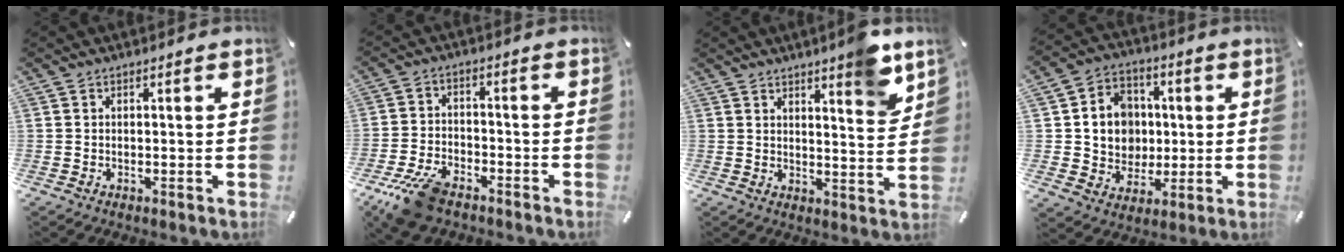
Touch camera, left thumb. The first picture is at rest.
{"total": 10.5, "force": [-7.3, 4.7, 5.8], "torque": [-0.120, 0.032, -0.135]}
{"total": 7.9, "force": [6.5, 1.3, 4.3], "torque": [-0.054, -0.047, 0.108]}
{"total": 11.4, "force": [0.7, 10.6, 4.1], "torque": [-0.079, 0.004, 0.023]}